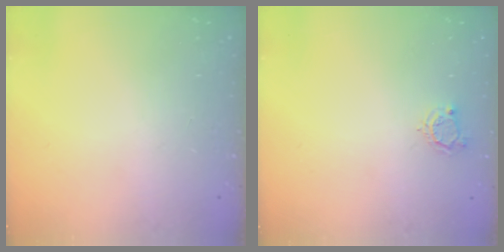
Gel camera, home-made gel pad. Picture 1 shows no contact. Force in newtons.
{"total": 3.1, "press": 3.1, "slide": 0.3}